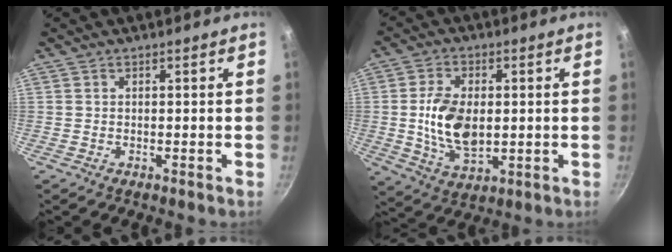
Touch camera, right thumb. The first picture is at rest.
{"total": 11.3, "force": [0.3, 6.7, 9.1], "torque": [-0.156, -0.008, 0.009]}